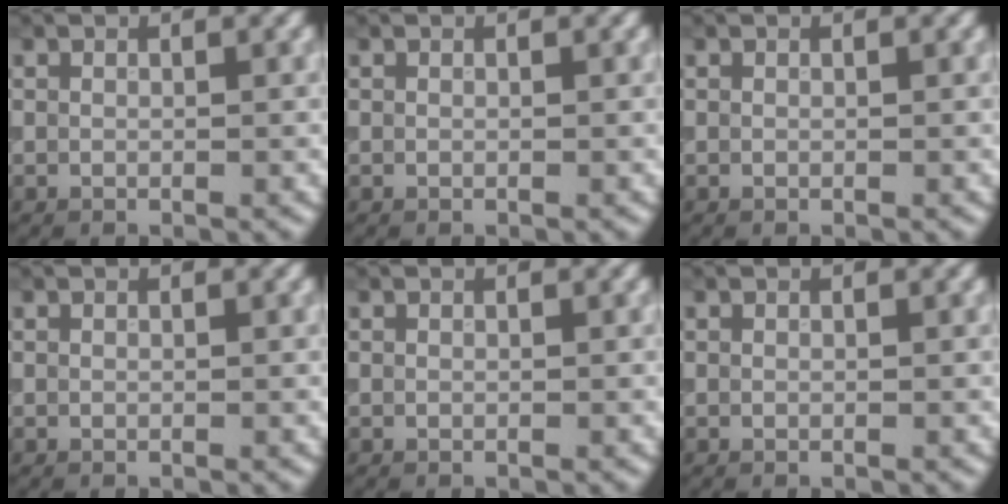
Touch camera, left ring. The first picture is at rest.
{"total": 0.0}
{"total": 0.0}
{"total": 0.0}
{"total": 0.0}
{"total": 0.0}